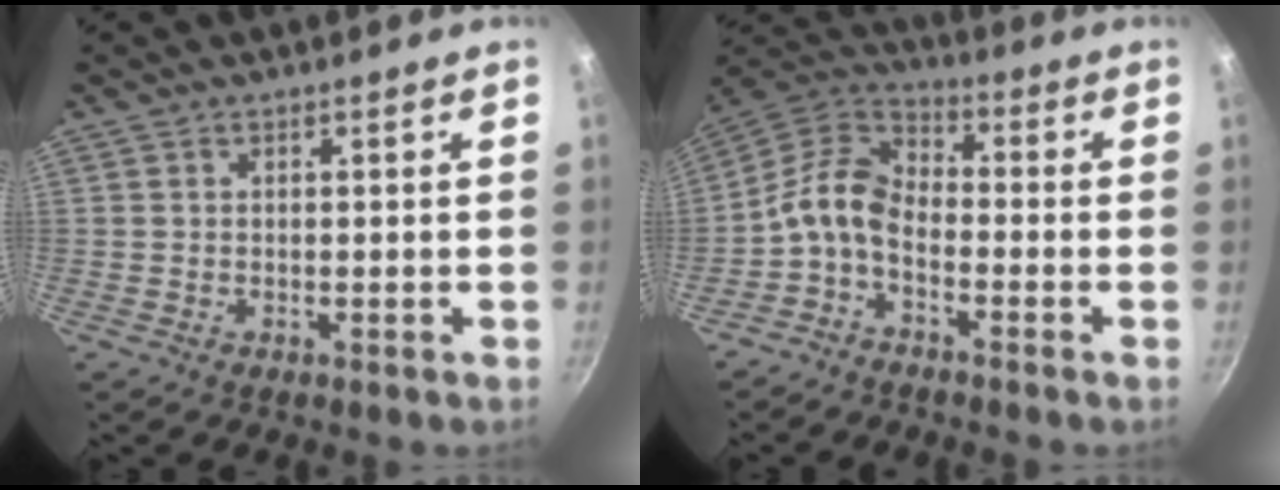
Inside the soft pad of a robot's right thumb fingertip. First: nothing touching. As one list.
[{"total": 8.7, "force": [-3.2, 5.1, 6.3], "torque": [-0.131, 0.054, -0.079]}]